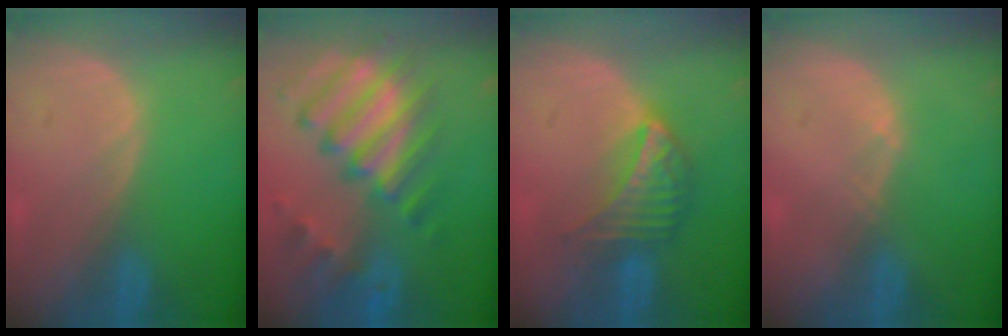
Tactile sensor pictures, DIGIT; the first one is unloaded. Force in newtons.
{"total": 11.4, "press": 9.9, "slide": 5.7}
{"total": 7.3, "press": 6.3, "slide": 3.5}
{"total": 0.6, "press": 0.5, "slide": 0.3}